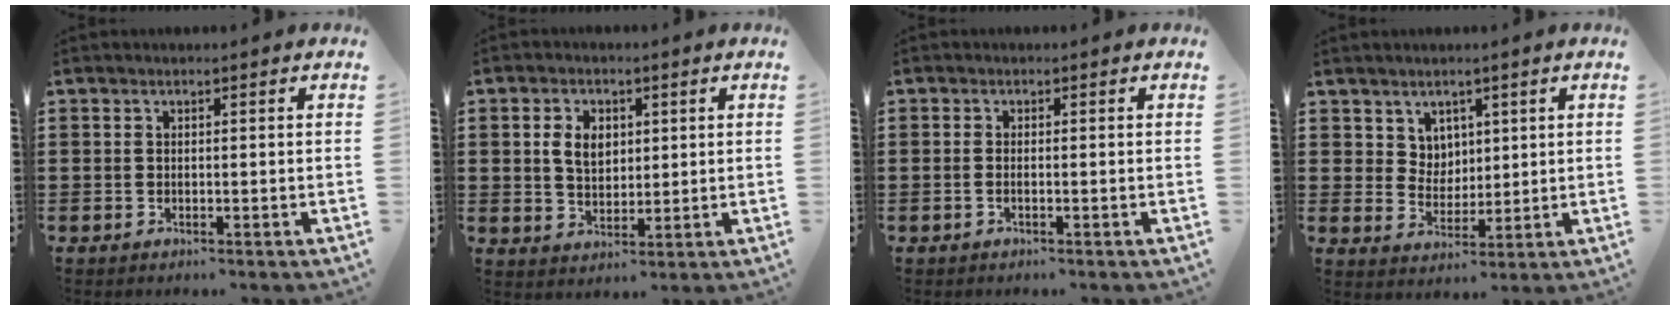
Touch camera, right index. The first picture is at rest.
{"total": 4.7, "force": [1.0, 3.3, 3.2], "torque": [-0.065, 0.009, 0.015]}
{"total": 0.8, "force": [-0.4, 0.0, 0.7], "torque": [-0.012, -0.003, -0.008]}
{"total": 4.5, "force": [2.7, 3.6, 0.4], "torque": [-0.027, 0.007, 0.051]}